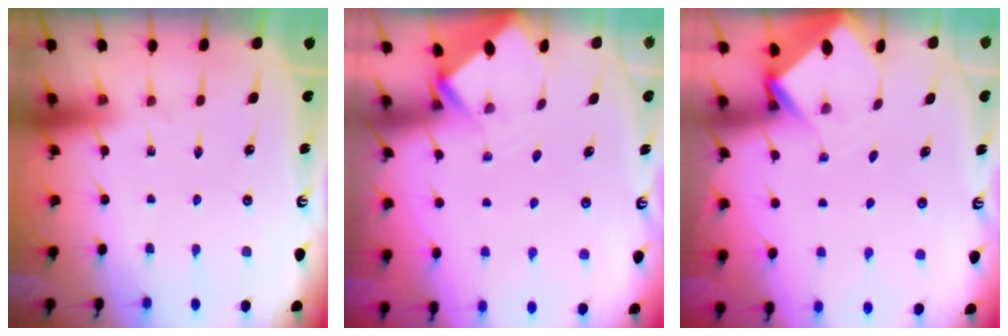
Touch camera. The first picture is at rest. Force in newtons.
{"total": 2.7, "press": 2.7, "slide": 0.2}
{"total": 3.4, "press": 3.4, "slide": 0.2}